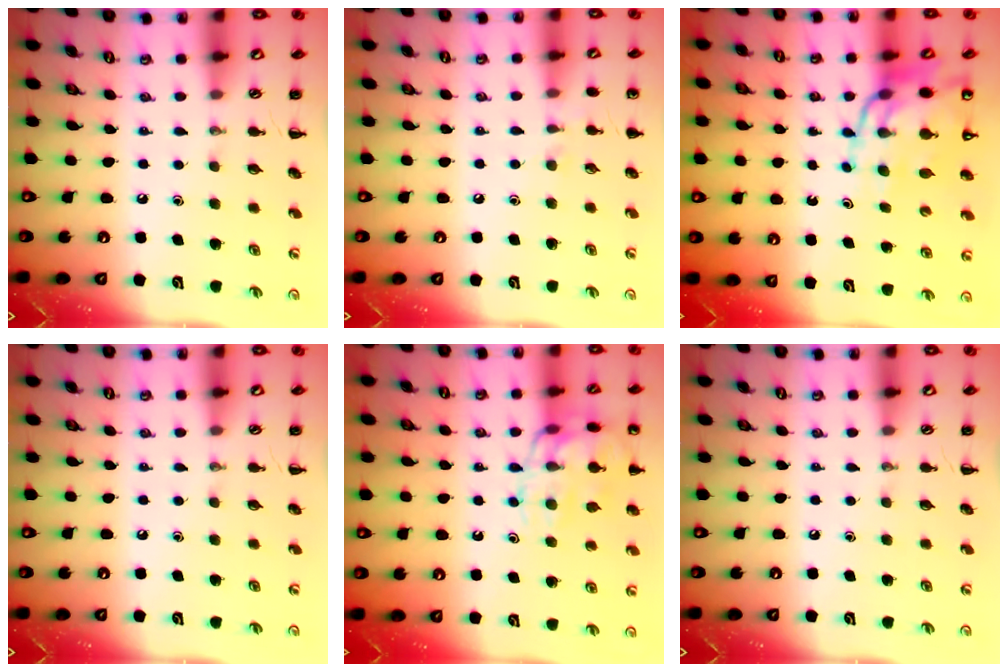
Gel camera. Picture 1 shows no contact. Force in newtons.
{"total": 5.5, "press": 5.2, "slide": 1.8}
{"total": 14.1, "press": 13.6, "slide": 3.7}
{"total": 0.0}
{"total": 15.7, "press": 15.6, "slide": 1.4}
{"total": 0.0}